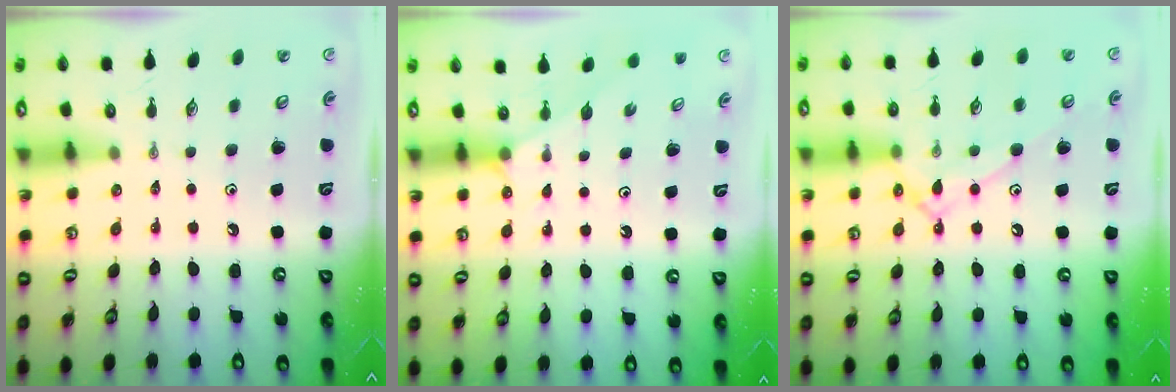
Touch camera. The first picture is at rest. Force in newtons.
{"total": 2.3, "press": 2.3, "slide": 0.4}
{"total": 13.7, "press": 13.7, "slide": 0.9}